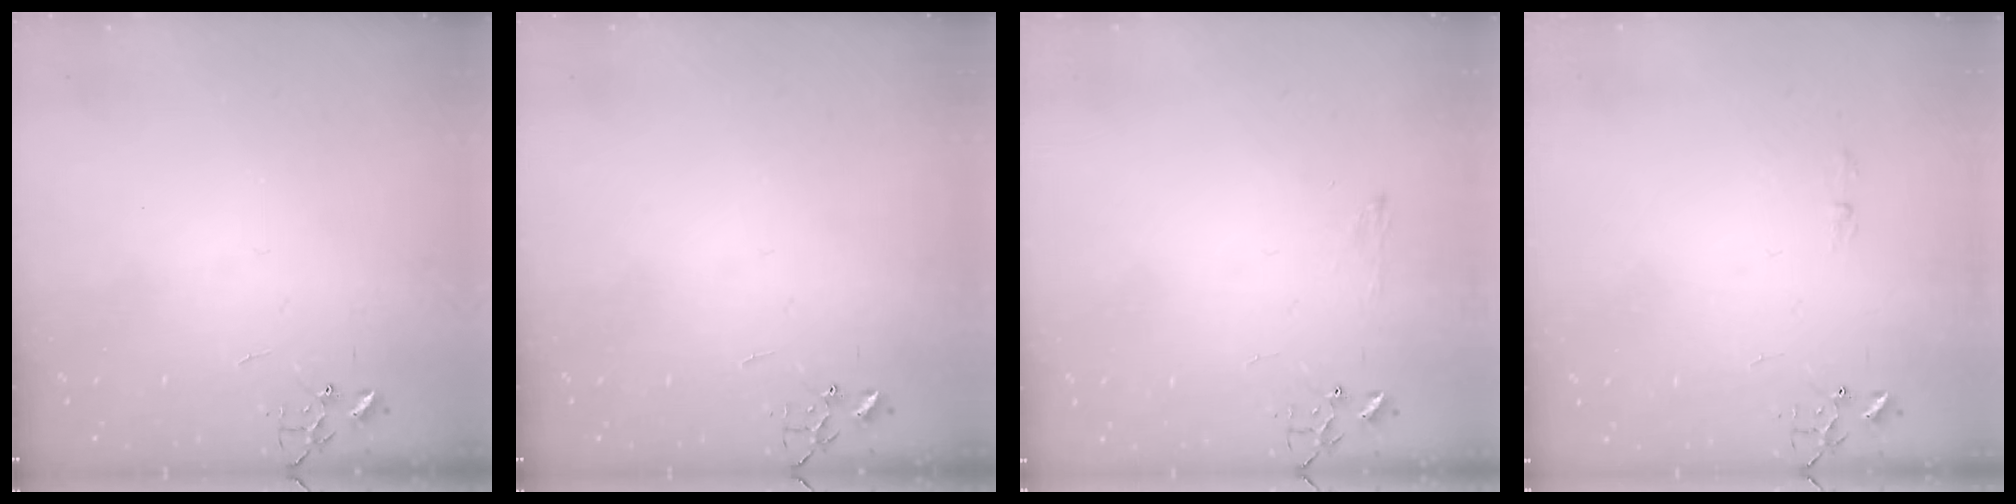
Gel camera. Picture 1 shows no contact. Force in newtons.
{"total": 0.0}
{"total": 5.6, "press": 5.6, "slide": 0.7}
{"total": 2.9, "press": 2.9, "slide": 0.4}